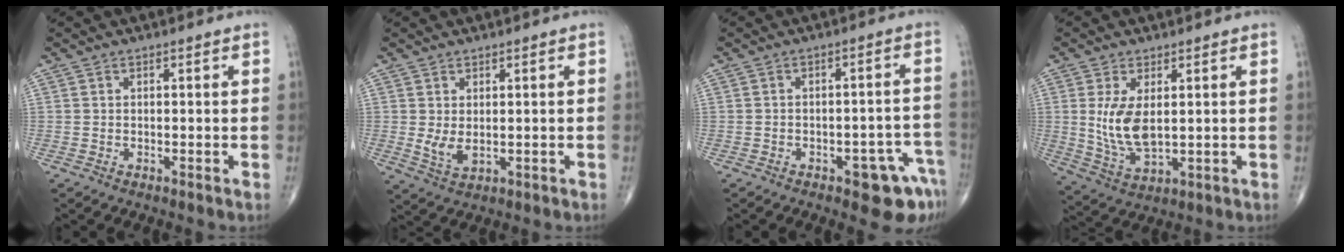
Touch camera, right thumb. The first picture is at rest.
{"total": 3.7, "force": [0.3, 1.9, 3.1], "torque": [-0.057, -0.009, 0.015]}
{"total": 8.4, "force": [-4.6, 3.3, 6.2], "torque": [-0.049, 0.035, -0.051]}
{"total": 8.7, "force": [1.3, 4.2, 7.5], "torque": [-0.148, -0.016, 0.039]}